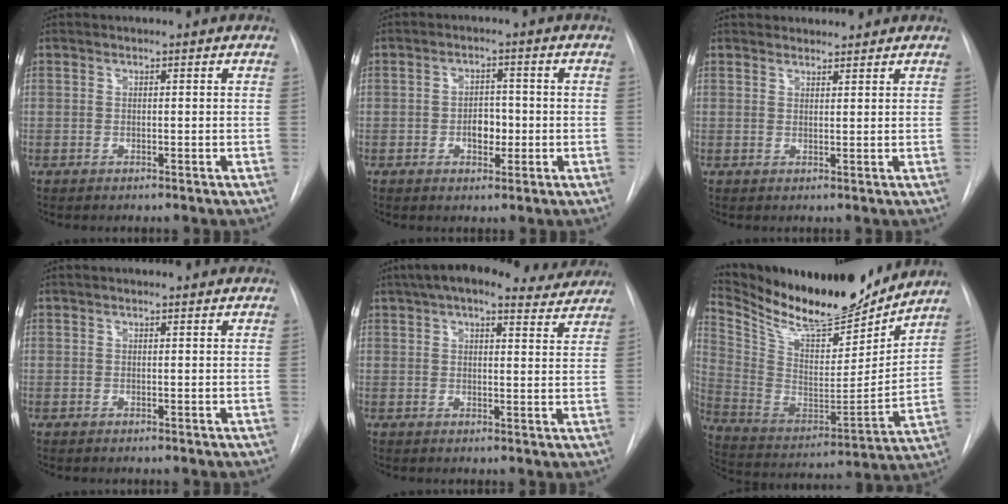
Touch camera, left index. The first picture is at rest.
{"total": 3.6, "force": [-0.8, 2.2, 2.7], "torque": [-0.038, 0.005, -0.010]}
{"total": 3.1, "force": [3.0, 0.8, 0.1], "torque": [-0.001, 0.021, 0.046]}
{"total": 0.8, "force": [0.7, 0.1, 0.4], "torque": [-0.010, 0.011, 0.012]}
{"total": 16.3, "force": [13.9, 4.3, 7.2], "torque": [-0.113, 0.036, 0.182]}
{"total": 21.2, "force": [19.2, 4.4, 8.0], "torque": [-0.159, -0.025, 0.320]}